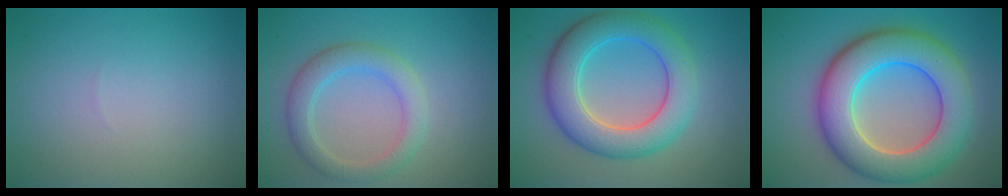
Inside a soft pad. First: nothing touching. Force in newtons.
{"total": 3.6, "press": 3.6, "slide": 0.1}
{"total": 7.5, "press": 7.5, "slide": 0.2}
{"total": 10.6, "press": 10.5, "slide": 0.6}